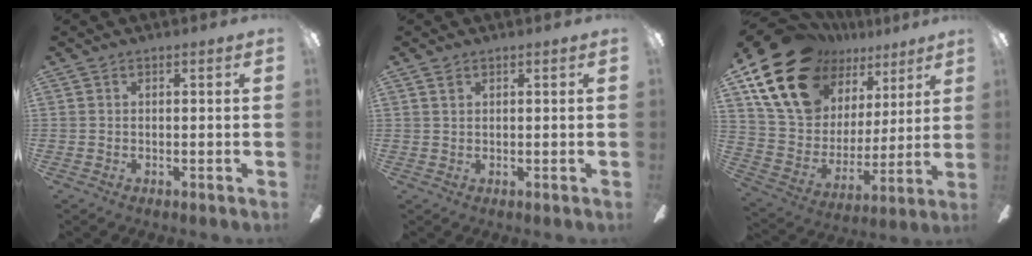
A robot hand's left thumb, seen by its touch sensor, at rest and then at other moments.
{"total": 1.1, "force": [0.7, 0.6, 0.5], "torque": [-0.013, 0.002, 0.013]}
{"total": 22.0, "force": [14.8, 13.0, 9.8], "torque": [-0.187, -0.081, 0.286]}